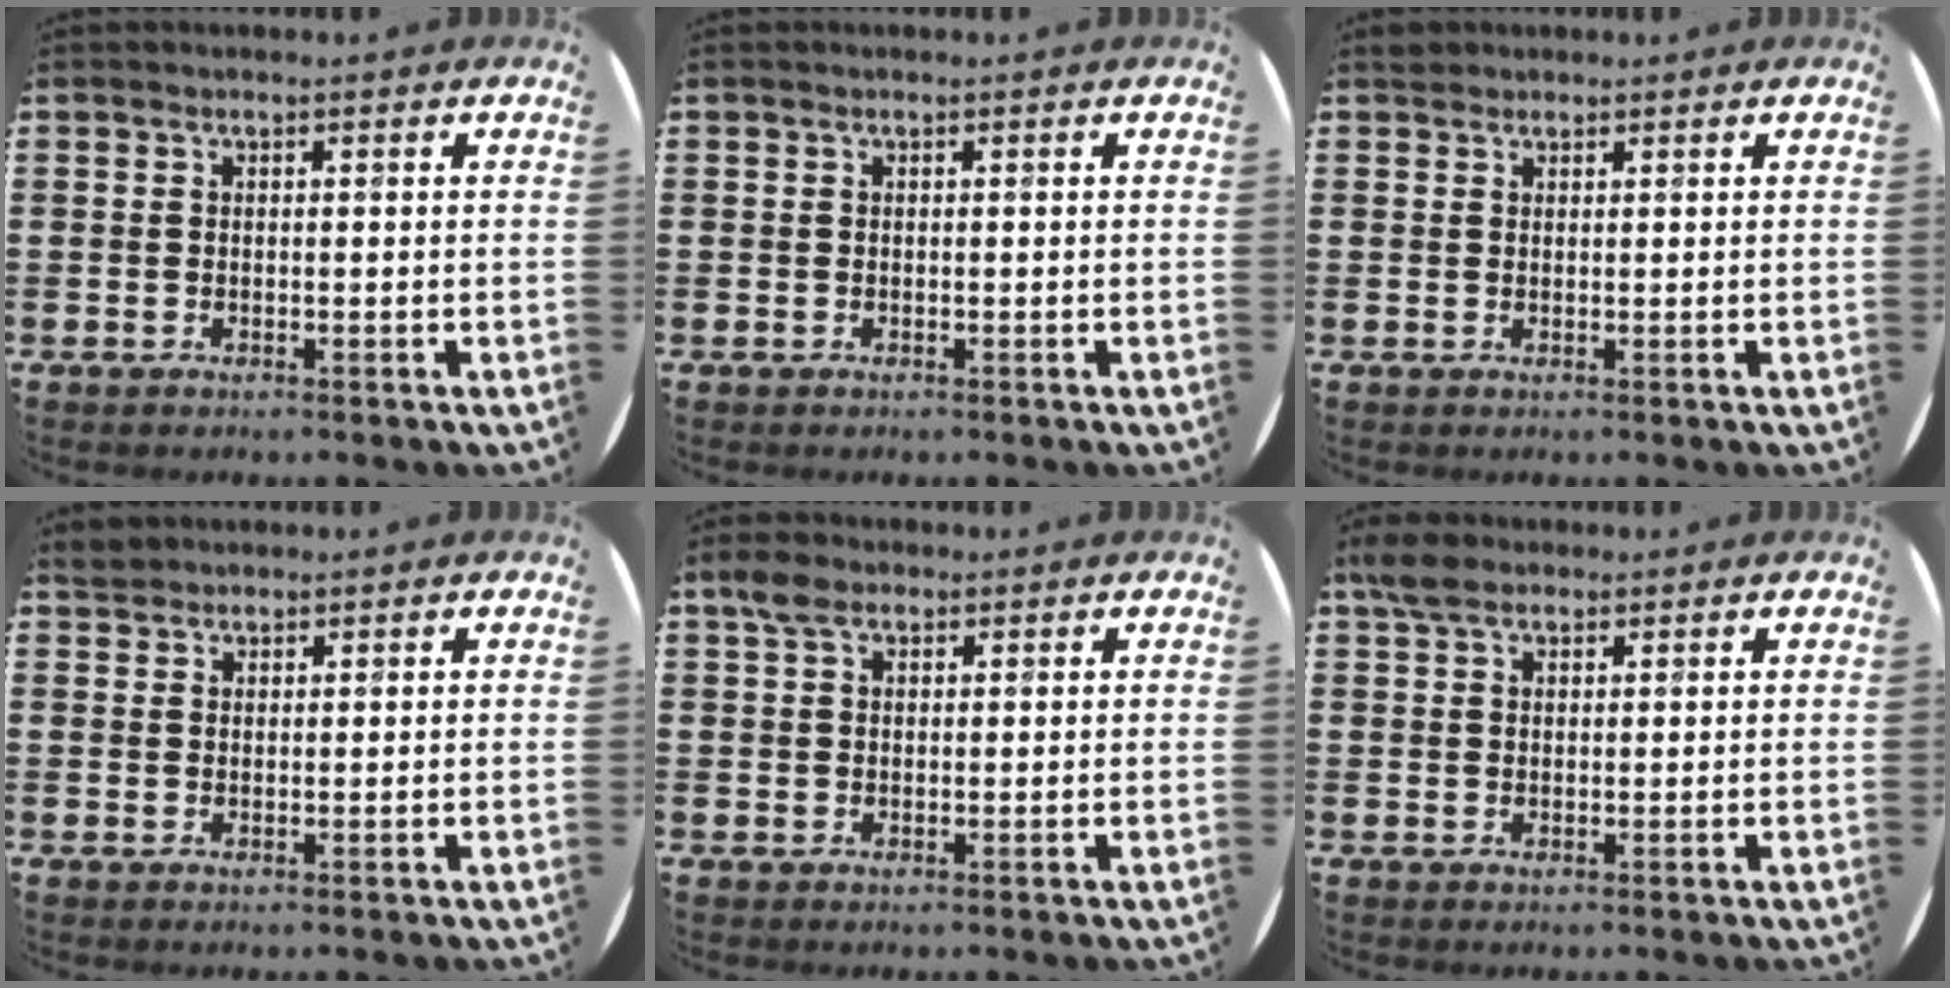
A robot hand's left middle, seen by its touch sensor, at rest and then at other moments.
{"total": 0.0}
{"total": 0.9, "force": [0.9, 0.4, 0.0], "torque": [-0.001, 0.003, 0.017]}
{"total": 1.6, "force": [1.5, 0.5, -0.1], "torque": [-0.003, 0.004, 0.031]}
{"total": 2.5, "force": [1.8, 1.4, 1.2], "torque": [-0.019, 0.004, 0.031]}
{"total": 3.0, "force": [2.3, 1.5, 1.2], "torque": [-0.014, 0.001, 0.041]}